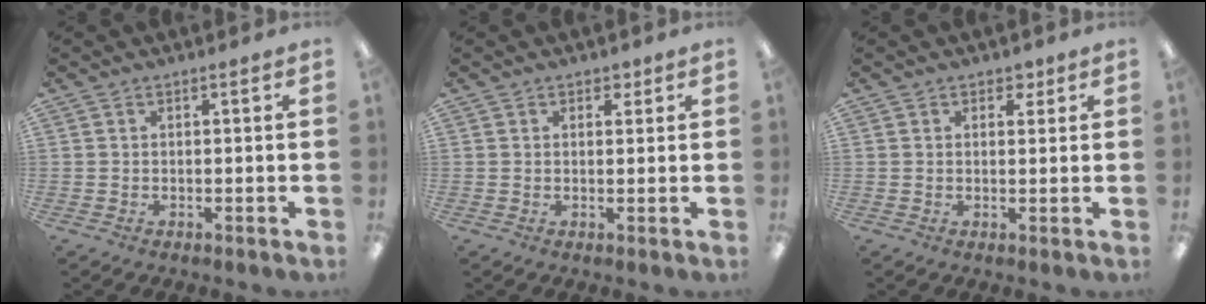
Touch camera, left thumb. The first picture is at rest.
{"total": 1.7, "force": [1.2, 1.1, 0.6], "torque": [0.004, -0.004, 0.017]}
{"total": 2.3, "force": [1.5, 1.5, 0.8], "torque": [-0.001, -0.004, 0.025]}